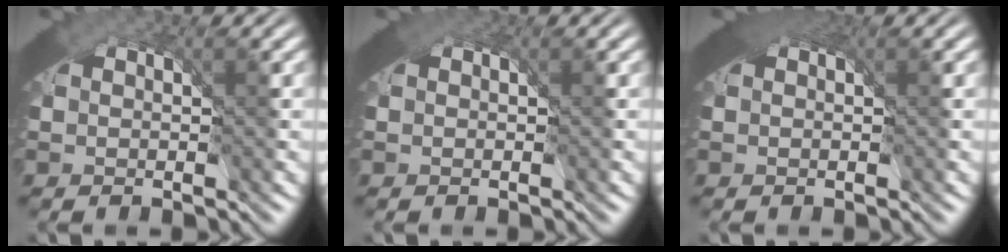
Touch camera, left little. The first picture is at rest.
{"total": 1.1, "force": [0.6, 0.7, 0.6], "torque": [-0.012, -0.002, 0.009]}
{"total": 2.7, "force": [1.1, 1.4, 2.0], "torque": [-0.036, -0.008, 0.019]}